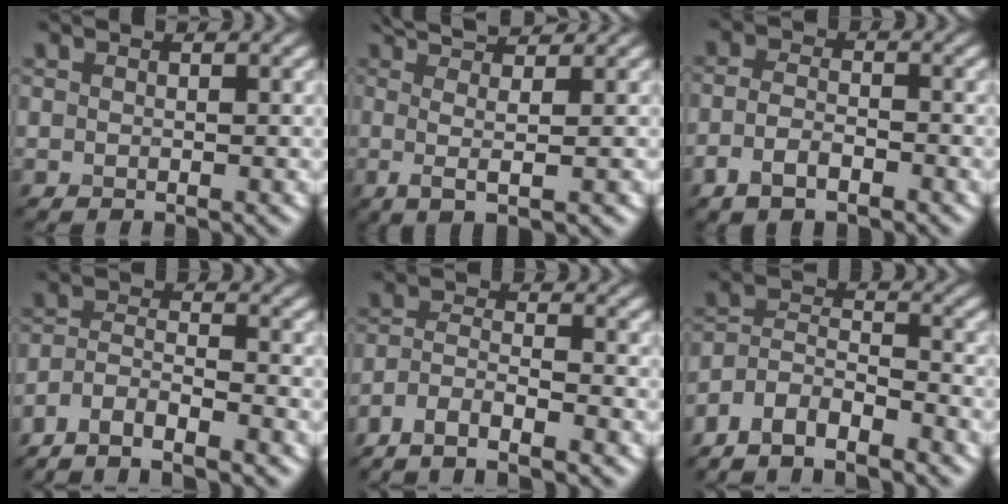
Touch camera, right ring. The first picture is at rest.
{"total": 5.2, "force": [2.0, 1.0, 4.7], "torque": [-0.081, 0.004, 0.024]}
{"total": 2.9, "force": [-1.5, 1.3, 2.1], "torque": [-0.041, -0.001, -0.034]}
{"total": 4.6, "force": [-3.9, 0.9, 2.2], "torque": [-0.040, -0.003, -0.080]}
{"total": 4.7, "force": [-3.8, 0.9, 2.6], "torque": [-0.049, -0.003, -0.077]}
{"total": 5.2, "force": [-4.5, 1.5, 2.1], "torque": [-0.032, -0.002, -0.091]}